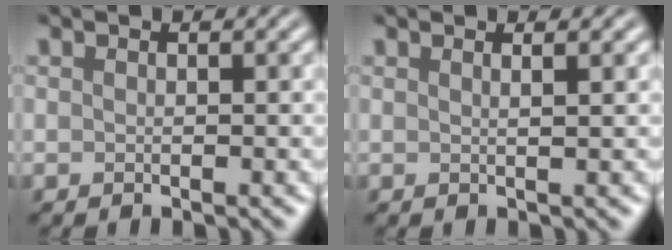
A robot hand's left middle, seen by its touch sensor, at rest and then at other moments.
{"total": 1.8, "force": [0.9, 0.8, 1.3], "torque": [0.000, 0.006, -0.008]}